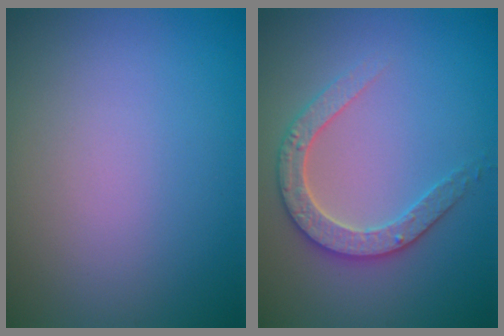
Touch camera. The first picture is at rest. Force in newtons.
{"total": 2.9, "press": 2.9, "slide": 0.5}